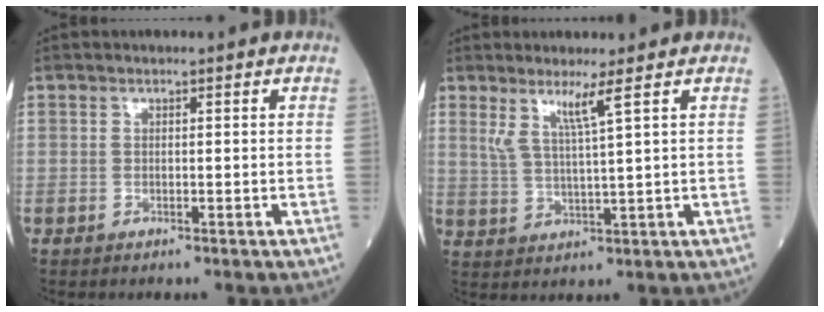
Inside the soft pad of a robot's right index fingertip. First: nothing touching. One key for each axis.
{"total": 4.5, "fx": 2.6, "fy": -0.9, "fz": 3.5, "tx": -0.074, "ty": -0.010, "tz": 0.054}